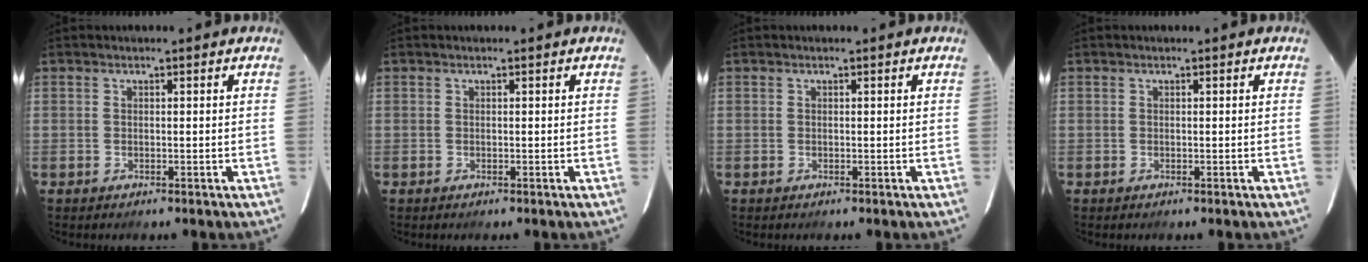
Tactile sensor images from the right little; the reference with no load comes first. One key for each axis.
{"total": 0.0}
{"total": 0.0}
{"total": 0.0}